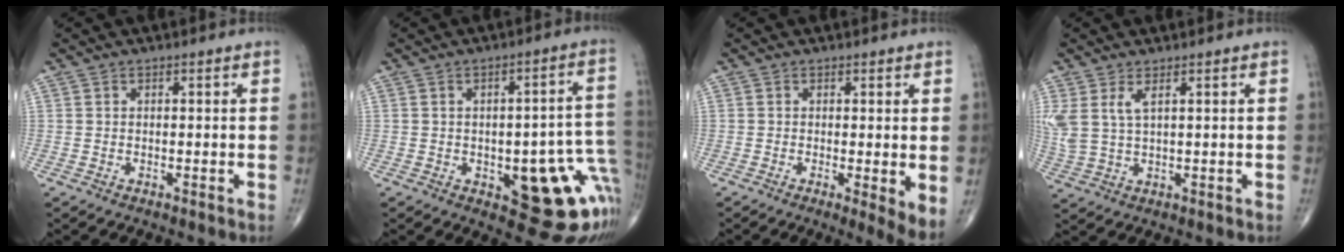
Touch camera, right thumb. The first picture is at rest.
{"total": 17.5, "force": [-4.4, 6.9, 15.4], "torque": [-0.123, 0.030, -0.032]}
{"total": 4.4, "force": [-0.1, 0.8, 4.4], "torque": [-0.067, -0.015, -0.006]}
{"total": 5.4, "force": [2.3, 2.0, 4.4], "torque": [-0.115, -0.004, 0.058]}